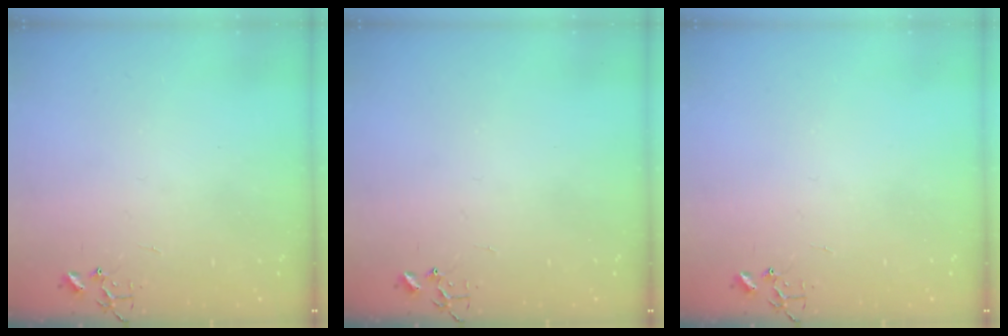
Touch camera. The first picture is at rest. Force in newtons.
{"total": 0.0}
{"total": 0.0}